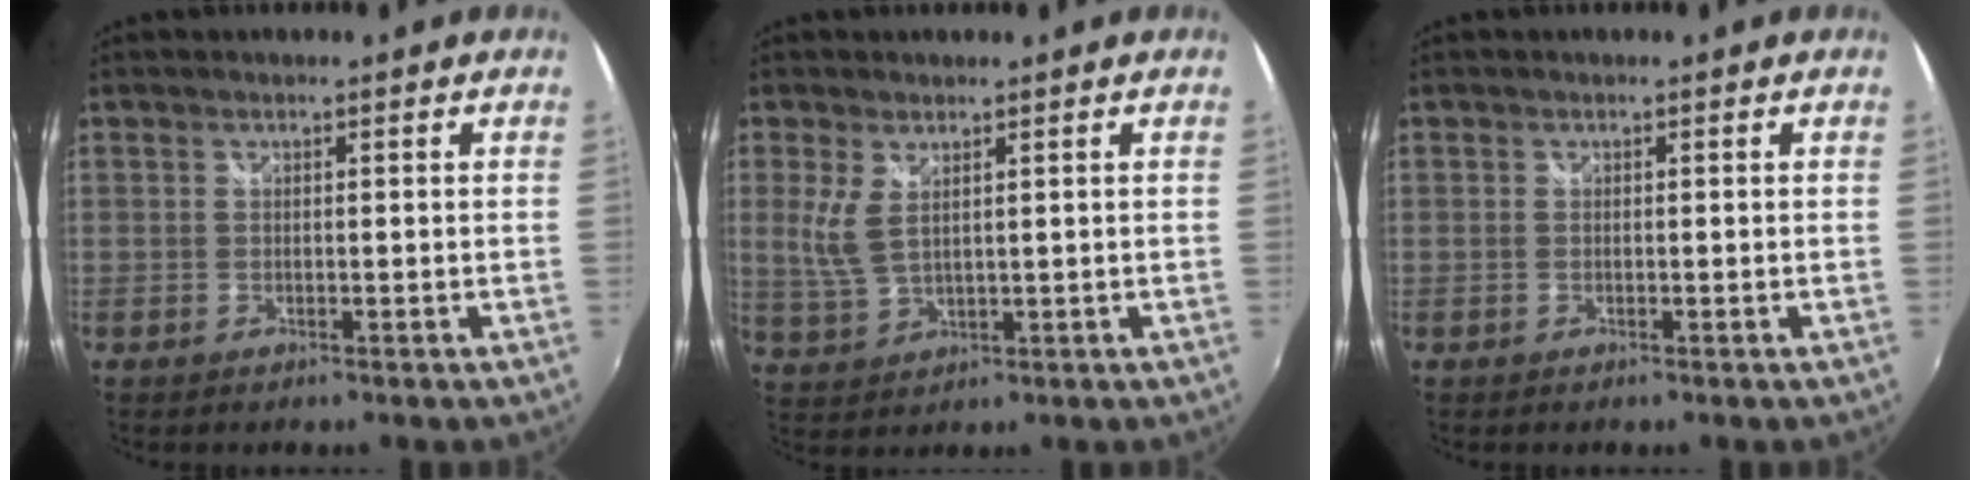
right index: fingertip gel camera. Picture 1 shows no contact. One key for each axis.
{"total": 5.1, "fx": 1.7, "fy": 2.2, "fz": 4.3, "tx": -0.096, "ty": -0.003, "tz": 0.039}
{"total": 0.0}